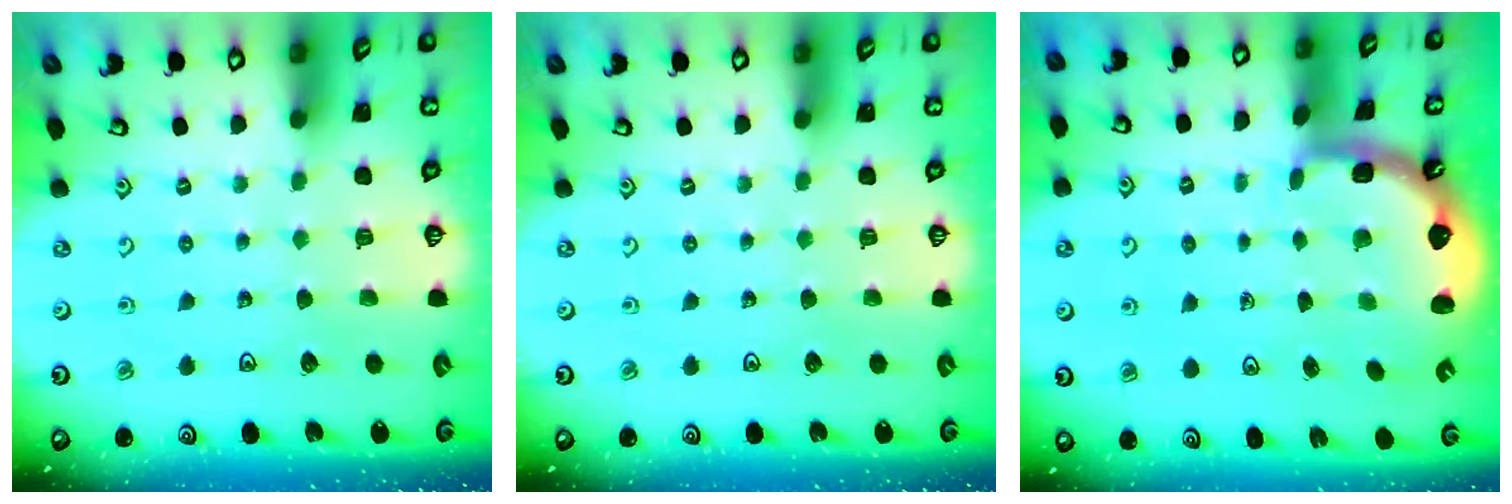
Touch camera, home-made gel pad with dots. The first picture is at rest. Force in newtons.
{"total": 0.0}
{"total": 2.7, "press": 1.5, "slide": 2.2}